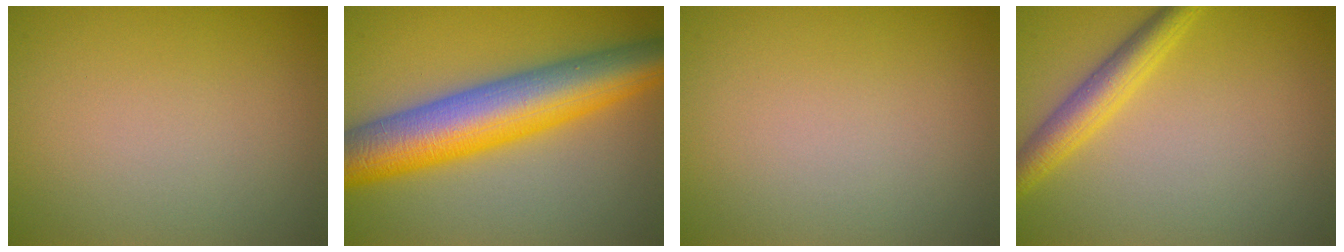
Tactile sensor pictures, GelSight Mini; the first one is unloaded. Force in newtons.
{"total": 10.7, "press": 10.7, "slide": 0.1}
{"total": 0.0}
{"total": 3.3, "press": 3.3, "slide": 0.1}